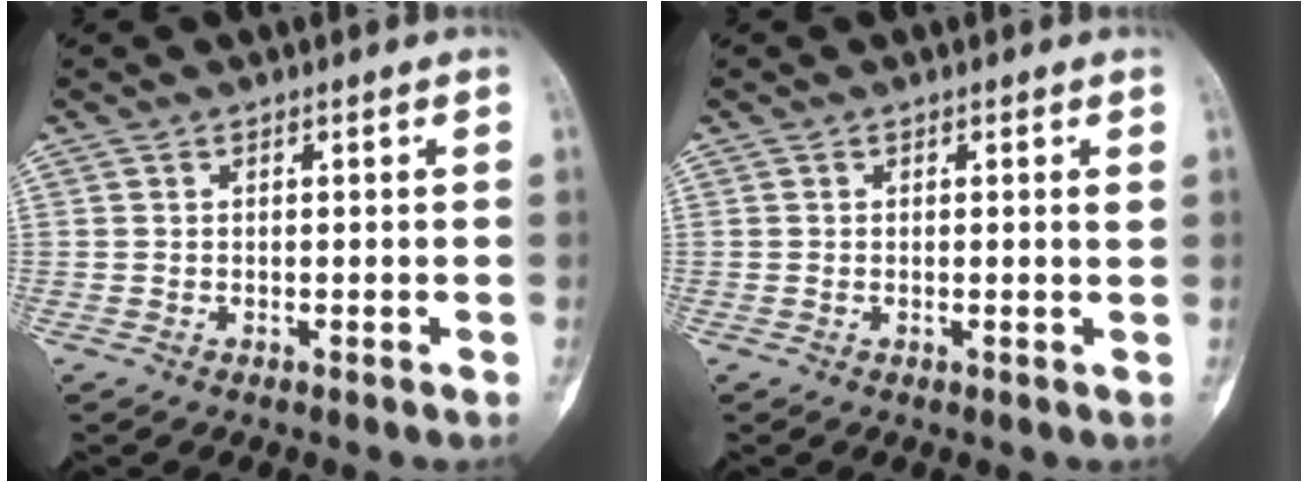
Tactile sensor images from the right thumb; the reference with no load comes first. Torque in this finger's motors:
{"motor_torque": [-0.11, -0.32, 0.37, 0.00, -0.06]}